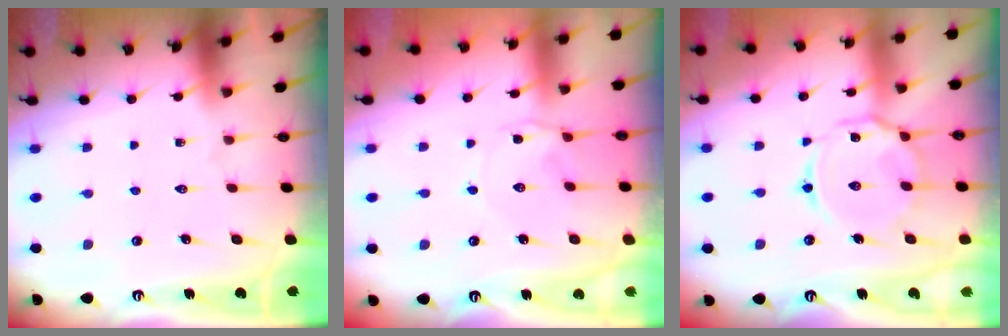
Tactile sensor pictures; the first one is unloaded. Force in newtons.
{"total": 2.7, "press": 2.6, "slide": 0.4}
{"total": 11.4, "press": 11.4, "slide": 1.0}